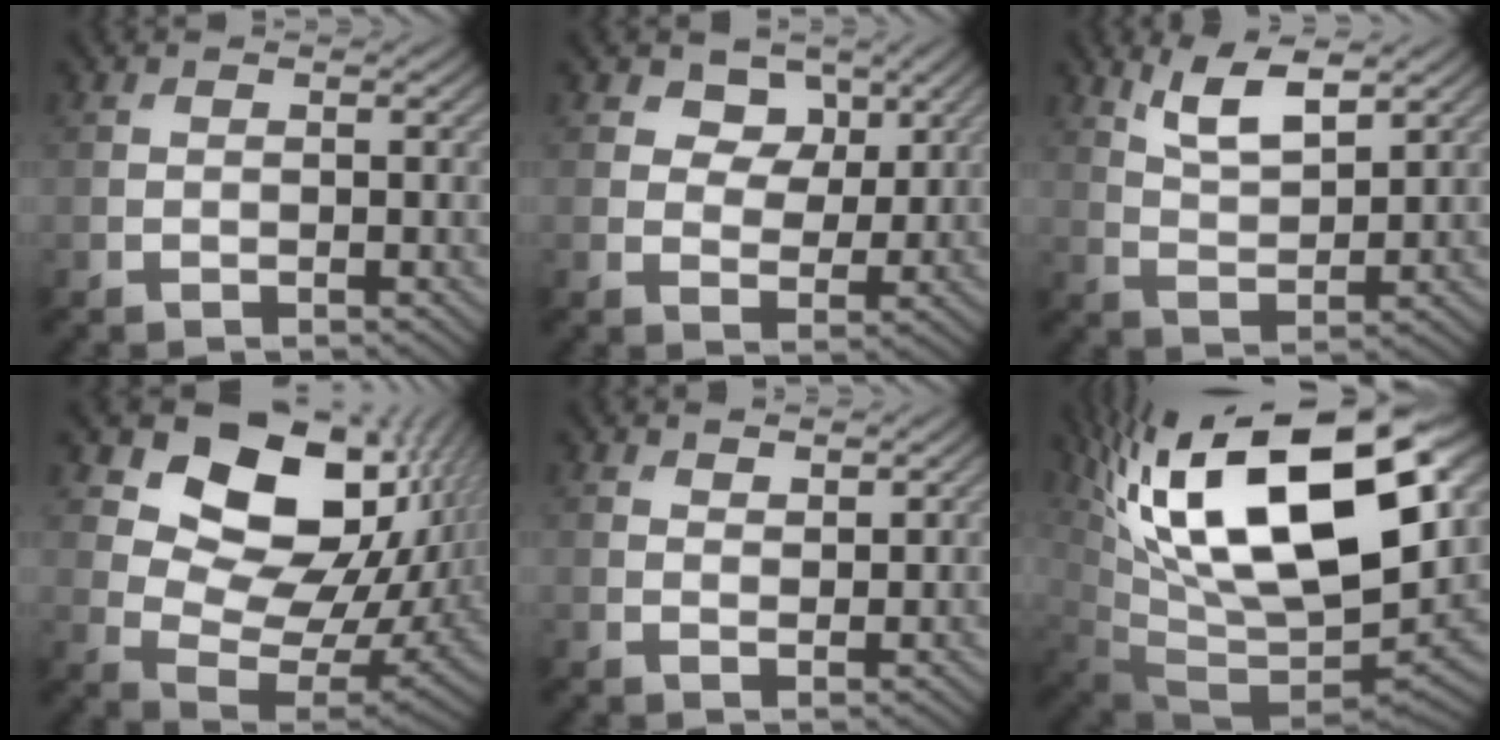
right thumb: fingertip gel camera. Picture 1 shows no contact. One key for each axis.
{"total": 5.4, "fx": 2.8, "fy": 3.8, "fz": 2.5, "tx": -0.037, "ty": -0.021, "tz": 0.043}
{"total": 6.0, "fx": 3.9, "fy": 1.9, "fz": 4.2, "tx": -0.091, "ty": -0.003, "tz": 0.082}
{"total": 14.4, "fx": 6.1, "fy": 9.6, "fz": 8.8, "tx": -0.131, "ty": 0.001, "tz": 0.111}
{"total": 1.6, "fx": 1.4, "fy": 0.6, "fz": 0.5, "tx": -0.012, "ty": -0.003, "tz": 0.031}
{"total": 20.7, "fx": 8.6, "fy": 10.2, "fz": 15.8, "tx": -0.289, "ty": 0.014, "tz": 0.157}